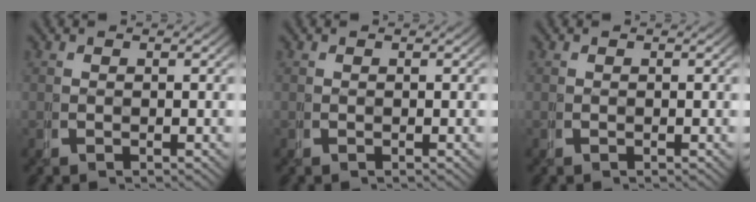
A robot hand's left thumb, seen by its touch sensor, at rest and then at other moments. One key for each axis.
{"total": 0.0}
{"total": 0.0}